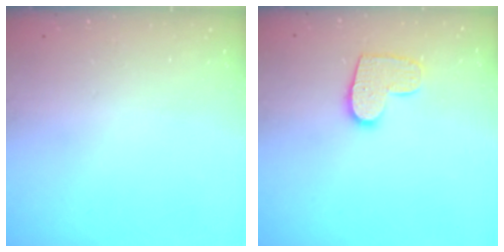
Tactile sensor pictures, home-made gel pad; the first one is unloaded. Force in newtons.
{"total": 9.9, "press": 9.9, "slide": 0.4}